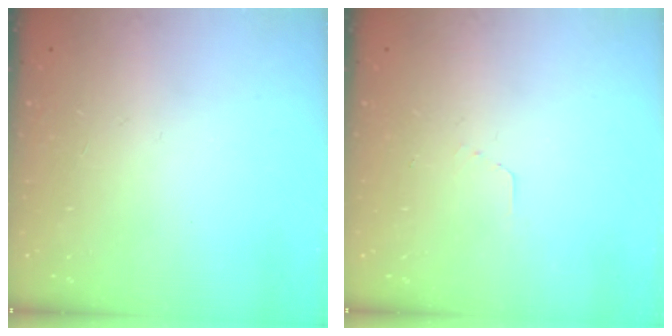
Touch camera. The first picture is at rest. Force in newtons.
{"total": 2.6, "press": 2.6, "slide": 0.1}